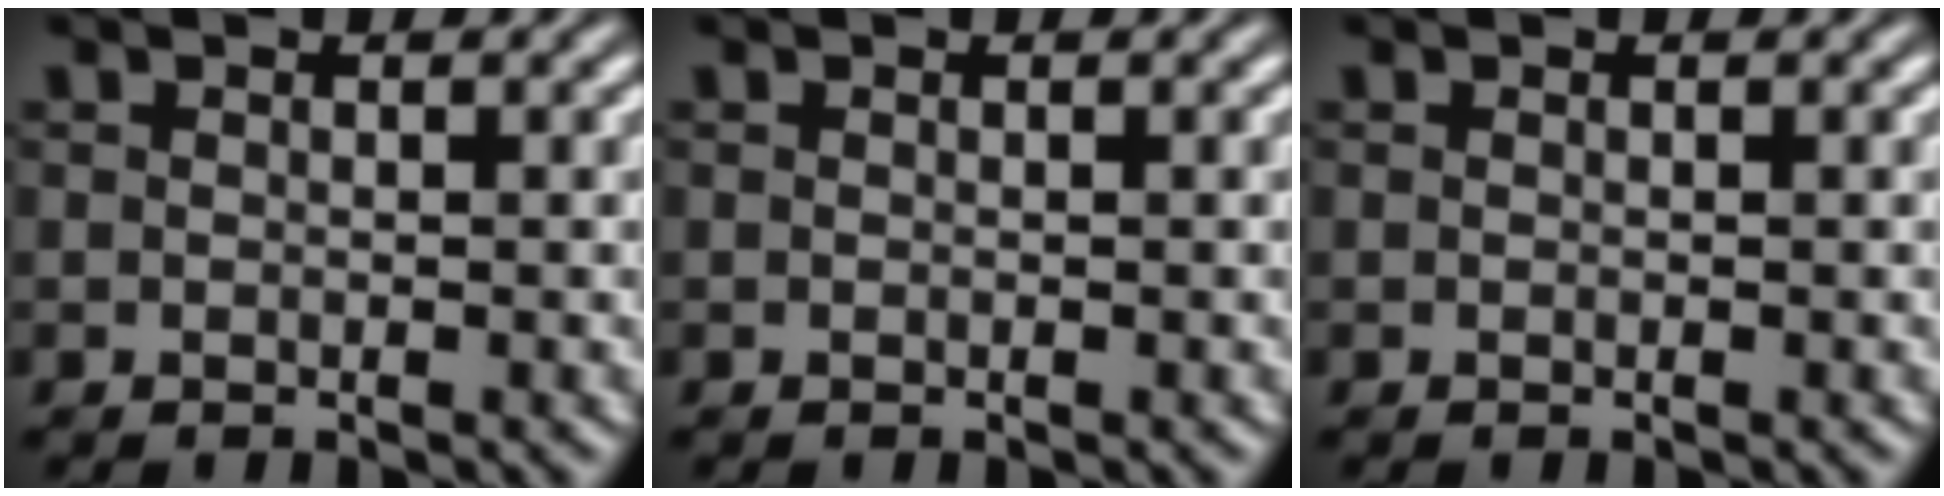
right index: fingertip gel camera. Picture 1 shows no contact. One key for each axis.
{"total": 0.0}
{"total": 0.0}